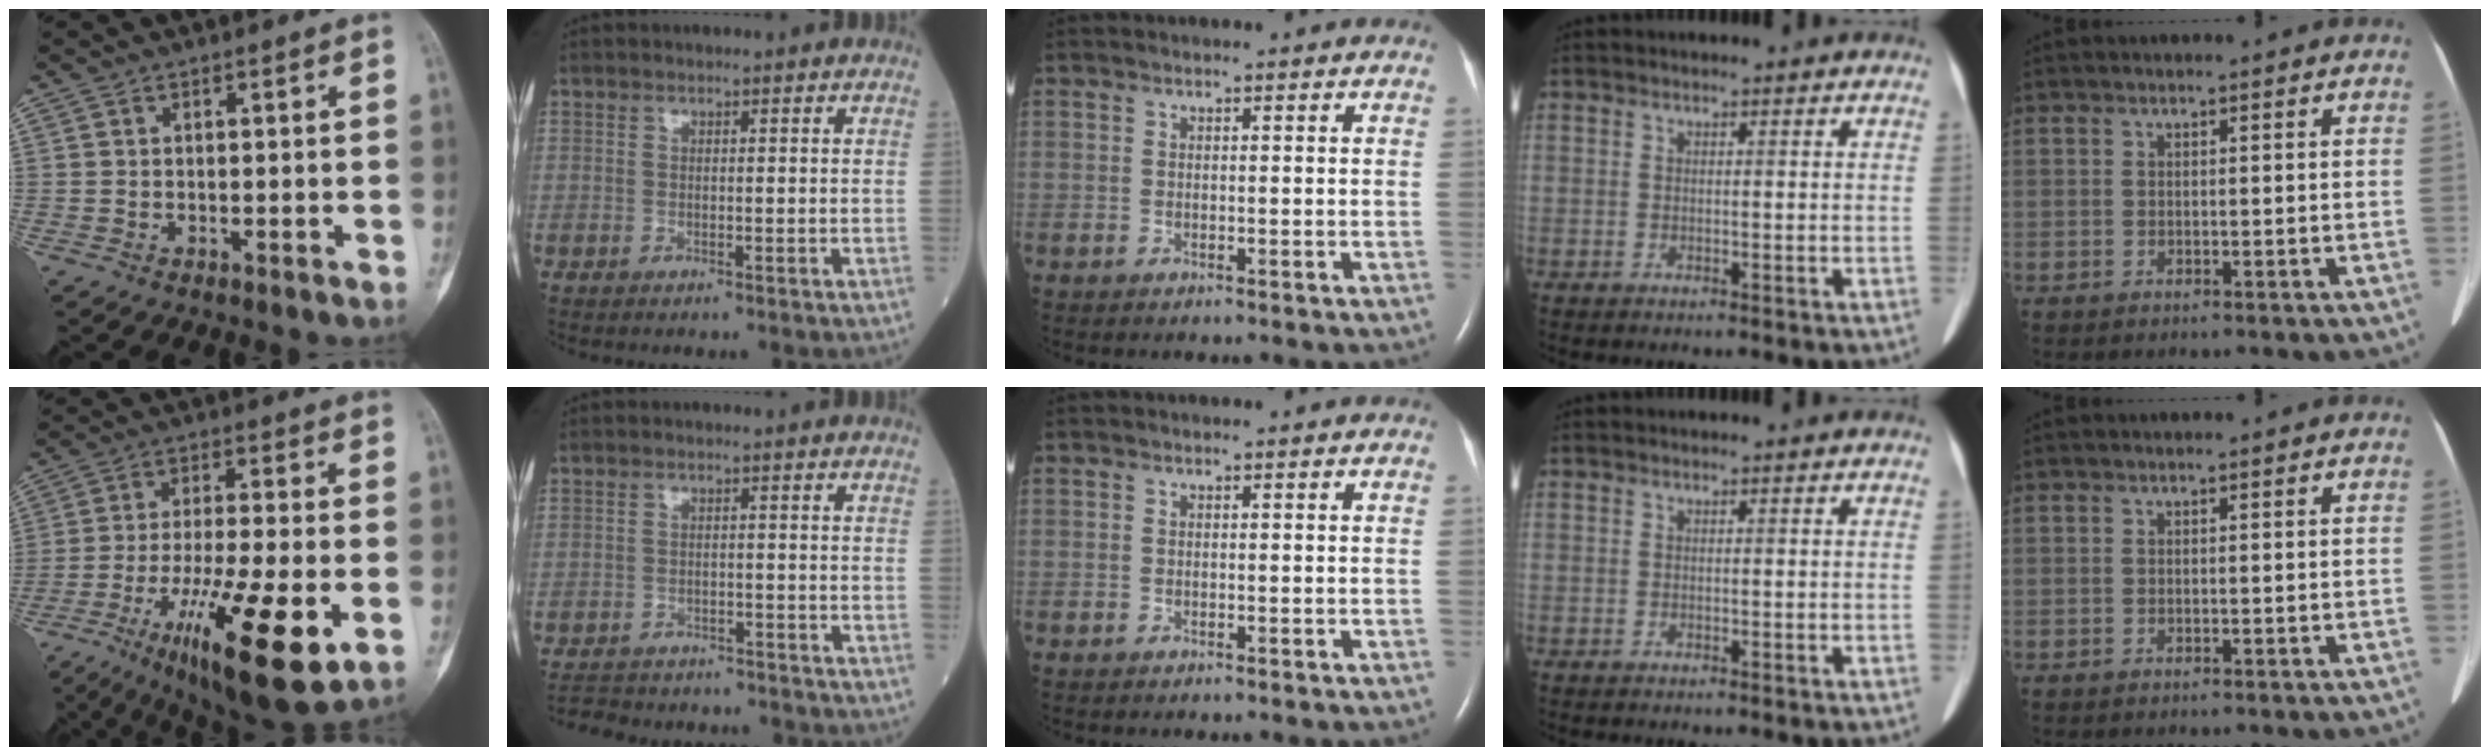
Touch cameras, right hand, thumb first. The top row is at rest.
{"thumb": {"total": 19.6, "force": [-7.4, 4.8, 17.5], "torque": [-0.294, -0.003, -0.113]}, "index": {"total": 10.5, "force": [-9.6, 3.3, 2.6], "torque": [-0.057, 0.002, -0.123]}}